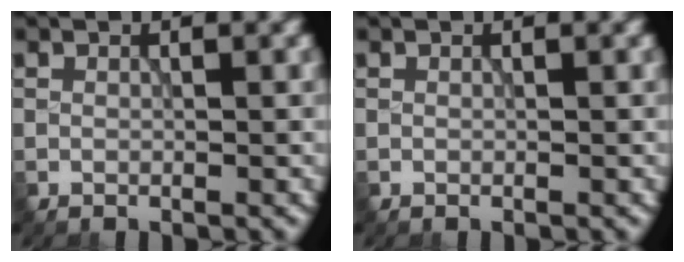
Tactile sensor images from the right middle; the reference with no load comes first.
{"total": 0.0}